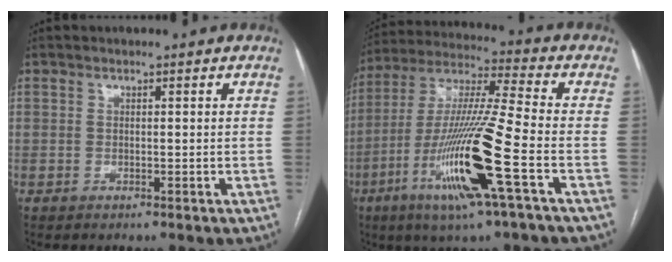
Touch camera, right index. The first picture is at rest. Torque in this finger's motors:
{"motor_torque": [2.14, 0.00, 1.05, 0.21]}